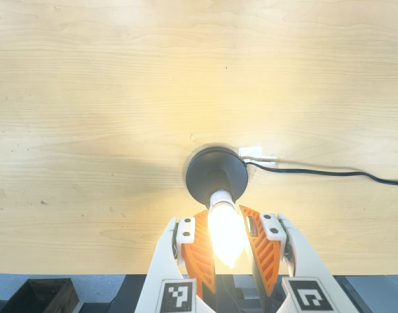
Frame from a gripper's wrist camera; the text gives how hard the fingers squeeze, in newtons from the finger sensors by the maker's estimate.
{"total": 13.8, "left": 12.9, "right": 14.6}